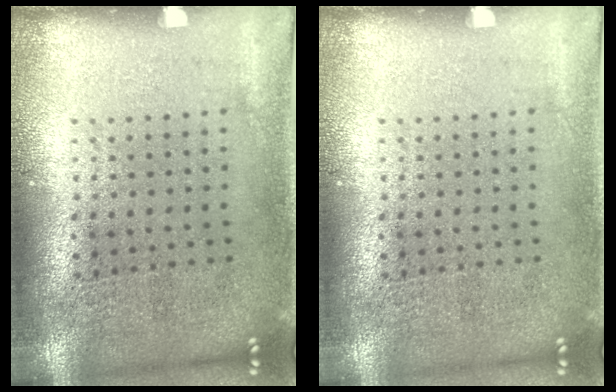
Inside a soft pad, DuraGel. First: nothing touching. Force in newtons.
{"total": 0.0}